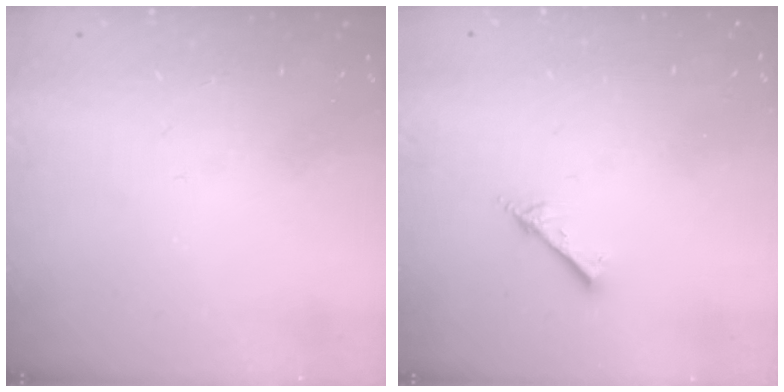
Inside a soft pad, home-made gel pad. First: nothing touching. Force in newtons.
{"total": 2.0, "press": 2.0, "slide": 0.2}